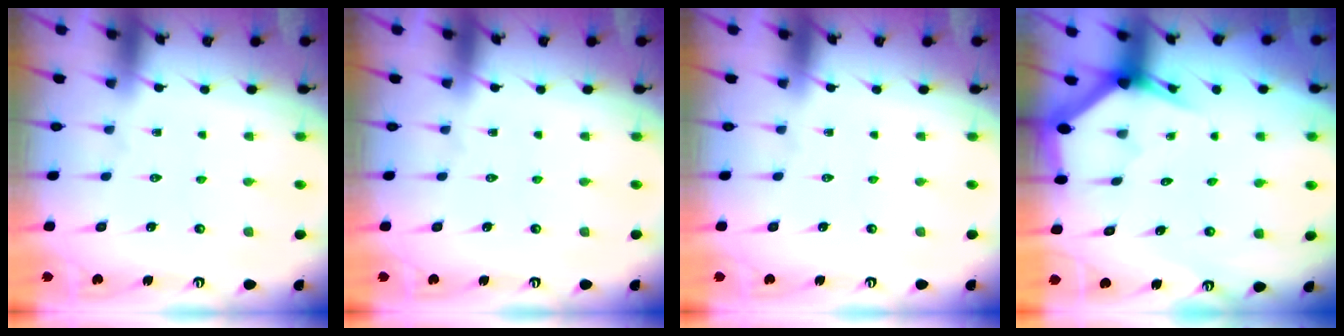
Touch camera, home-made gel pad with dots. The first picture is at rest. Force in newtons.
{"total": 0.0}
{"total": 0.0}
{"total": 2.9, "press": 2.9, "slide": 0.0}